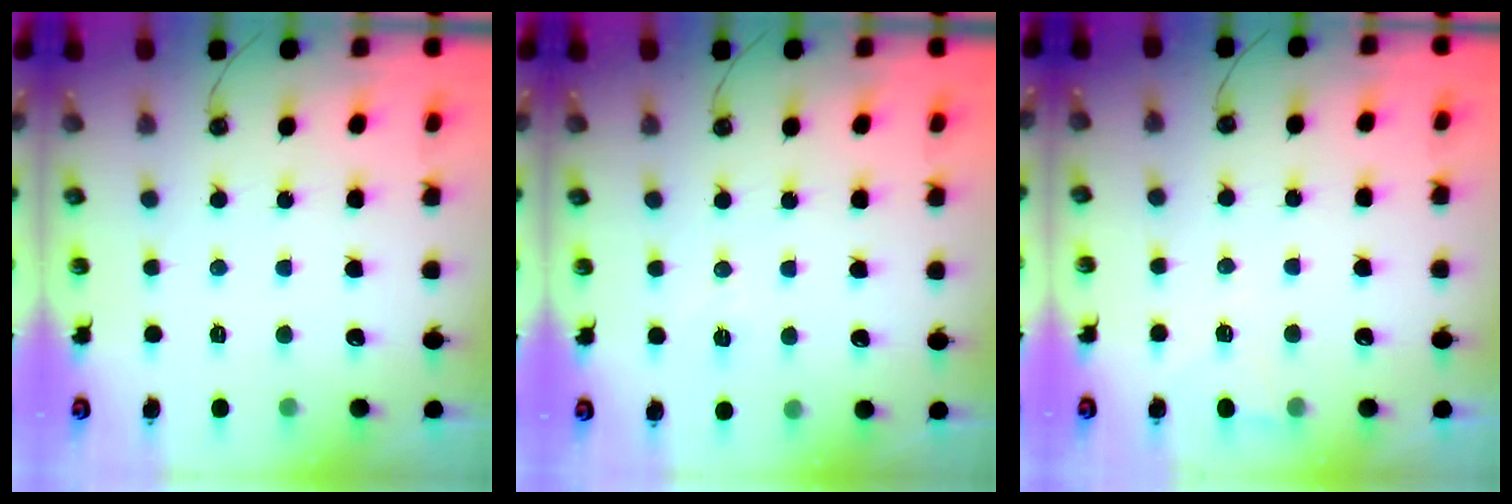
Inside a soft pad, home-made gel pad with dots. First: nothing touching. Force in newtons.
{"total": 6.1, "press": 5.6, "slide": 2.4}
{"total": 5.2, "press": 5.2, "slide": 0.2}